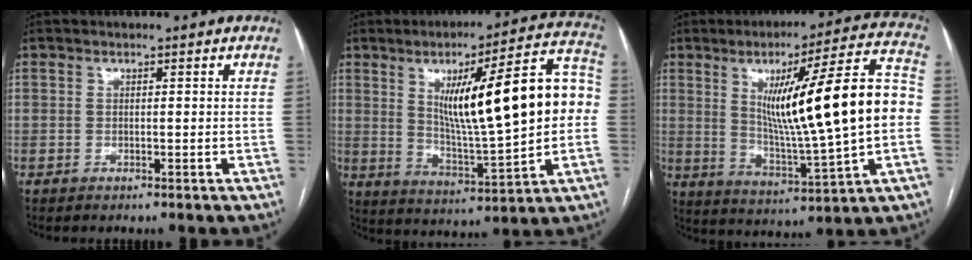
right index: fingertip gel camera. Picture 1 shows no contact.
{"total": 21.0, "force": [2.6, 3.2, 20.5], "torque": [-0.300, 0.031, 0.044]}
{"total": 21.6, "force": [1.5, 1.0, 21.6], "torque": [-0.329, 0.012, 0.022]}